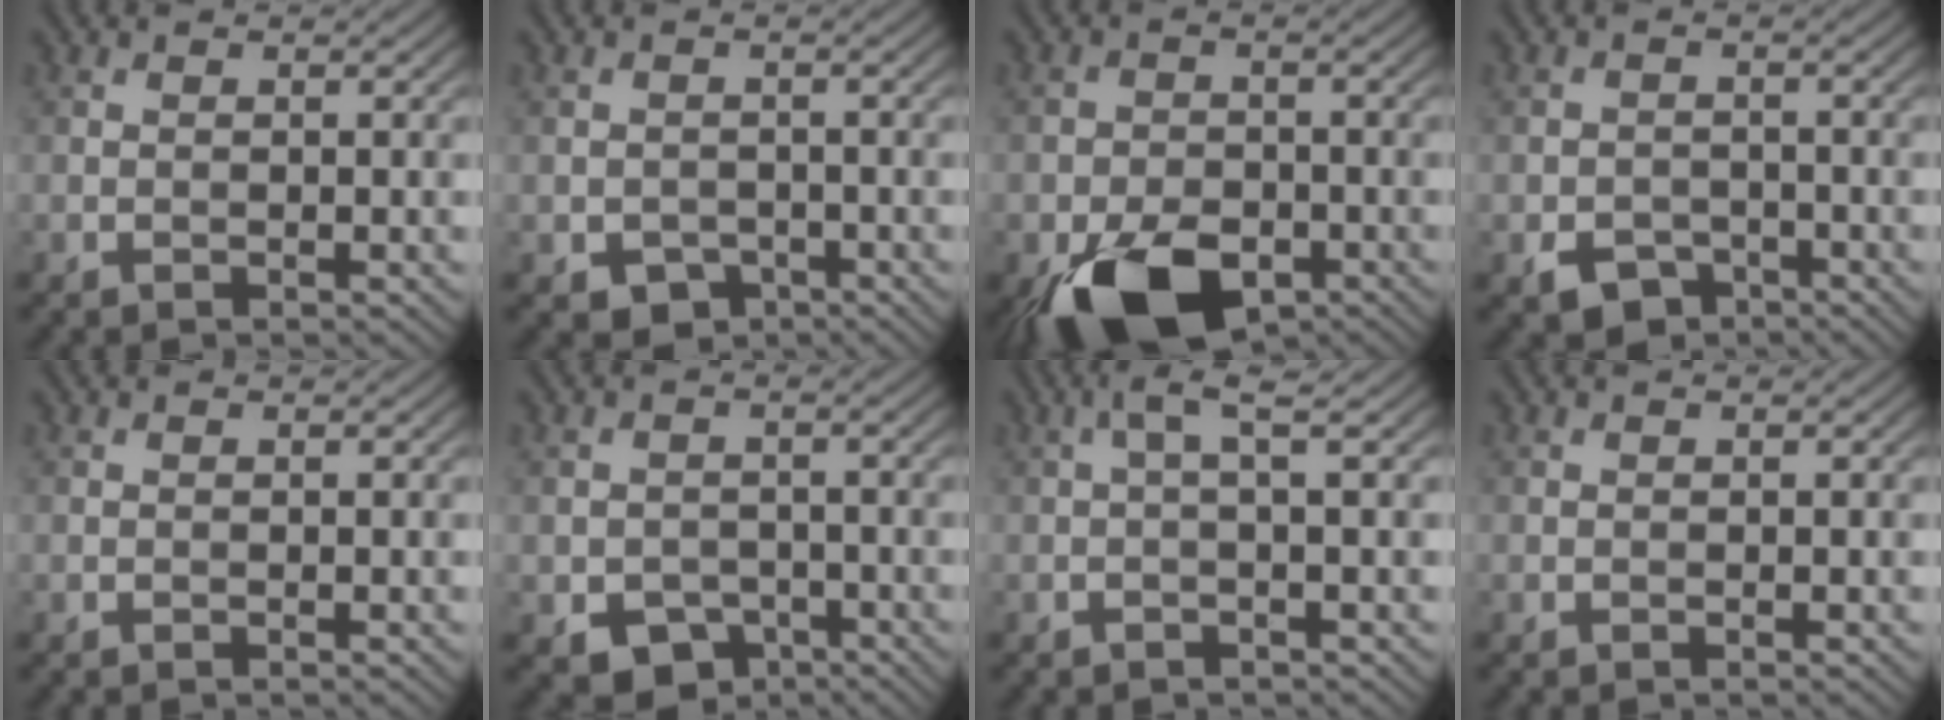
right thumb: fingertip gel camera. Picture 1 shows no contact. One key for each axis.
{"total": 2.8, "fx": -1.6, "fy": 2.1, "fz": 1.1, "tx": -0.023, "ty": -0.010, "tz": -0.029}
{"total": 11.1, "fx": -6.2, "fy": 6.0, "fz": 6.9, "tx": -0.135, "ty": -0.028, "tz": -0.101}
{"total": 3.6, "fx": -2.2, "fy": 2.4, "fz": 1.5, "tx": -0.028, "ty": -0.008, "tz": -0.045}
{"total": 0.0}
{"total": 4.6, "fx": -2.5, "fy": 3.3, "fz": 1.9, "tx": -0.036, "ty": -0.013, "tz": -0.043}
{"total": 2.6, "fx": 0.4, "fy": 0.0, "fz": 2.5, "tx": -0.045, "ty": 0.014, "tz": 0.003}
{"total": 0.0}